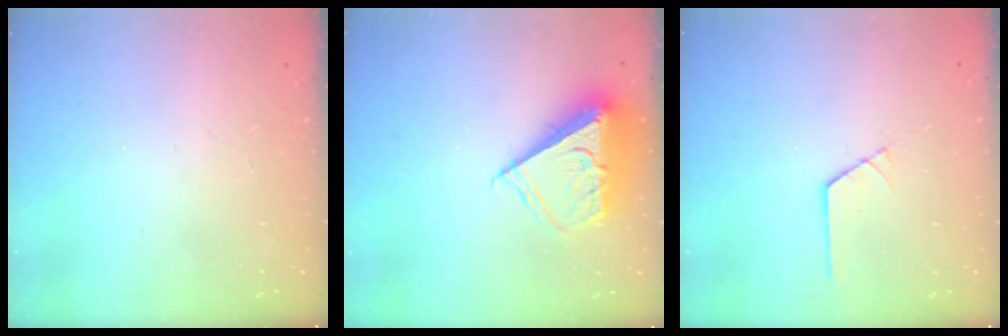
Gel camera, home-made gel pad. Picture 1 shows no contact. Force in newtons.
{"total": 10.0, "press": 10.0, "slide": 0.8}
{"total": 1.3, "press": 1.3, "slide": 0.1}